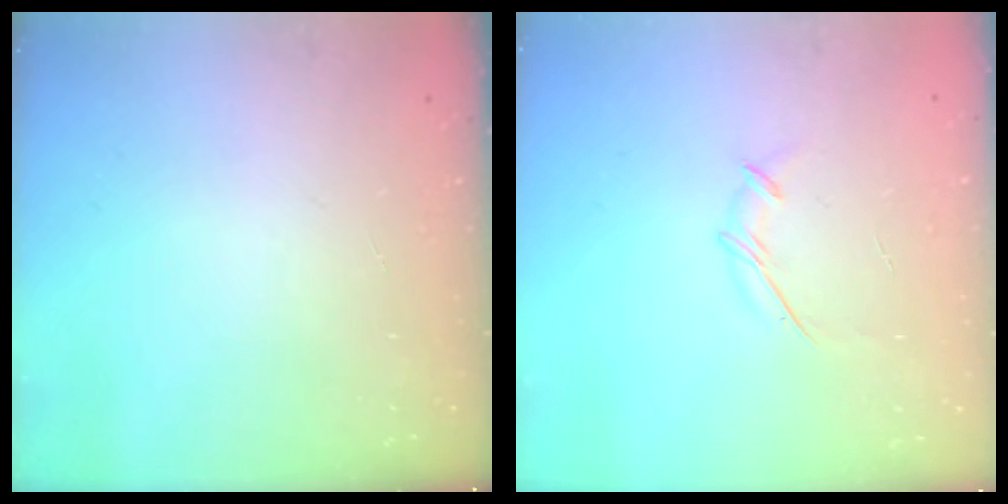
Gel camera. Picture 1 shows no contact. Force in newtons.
{"total": 3.8, "press": 3.7, "slide": 0.7}